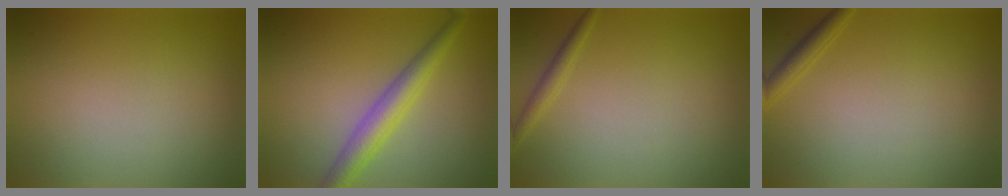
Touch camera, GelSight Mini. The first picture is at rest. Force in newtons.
{"total": 3.7, "press": 3.7, "slide": 0.0}
{"total": 1.1, "press": 1.1, "slide": 0.0}
{"total": 1.5, "press": 1.5, "slide": 0.2}